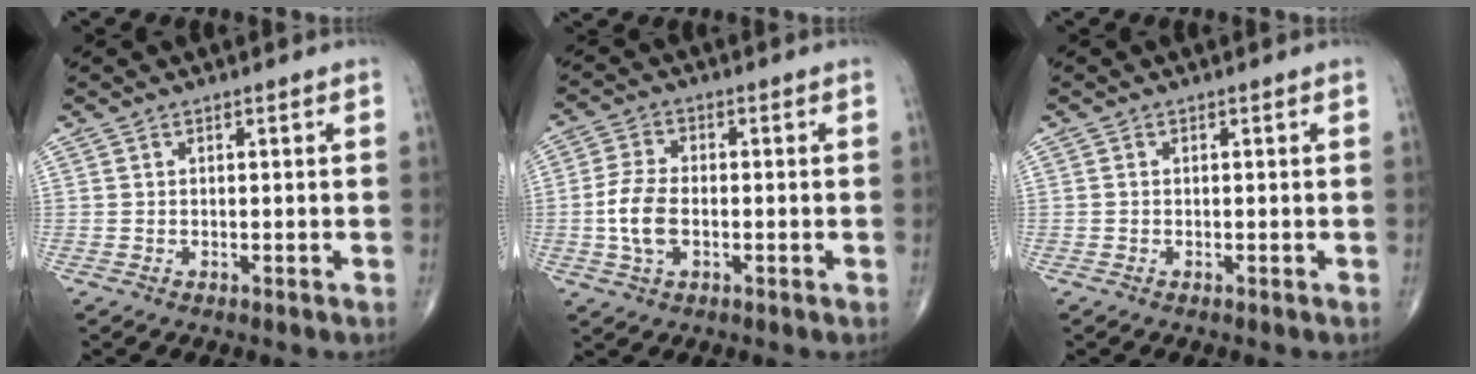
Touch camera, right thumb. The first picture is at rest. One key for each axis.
{"total": 6.9, "fx": -1.2, "fy": 3.9, "fz": 5.5, "tx": -0.118, "ty": 0.009, "tz": -0.025}
{"total": 0.0}